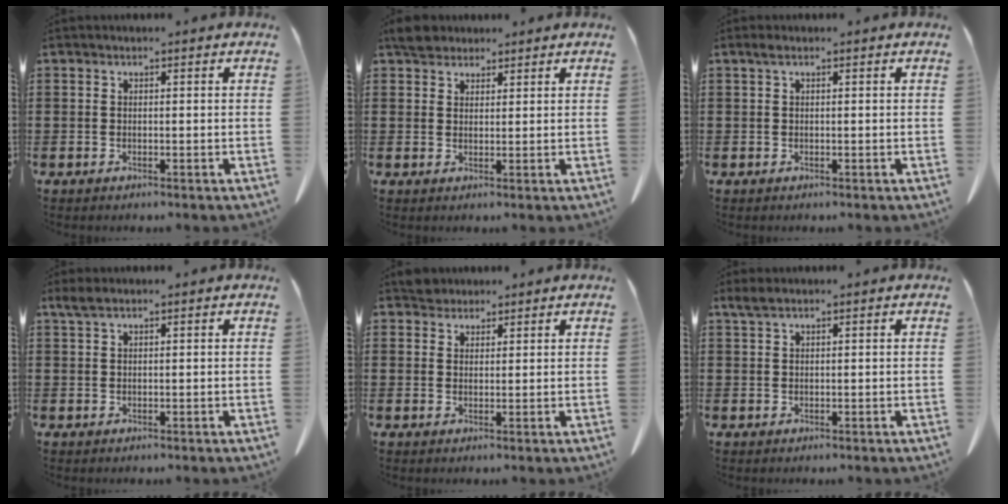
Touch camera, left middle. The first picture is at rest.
{"total": 3.4, "force": [2.9, 1.6, 0.9], "torque": [-0.019, 0.004, 0.054]}
{"total": 0.8, "force": [0.2, 0.1, 0.7], "torque": [-0.015, 0.003, 0.004]}
{"total": 1.6, "force": [1.1, 0.3, 1.1], "torque": [-0.025, 0.002, 0.020]}
{"total": 2.4, "force": [2.2, 0.9, 0.0], "torque": [0.001, 0.002, 0.043]}
{"total": 1.6, "force": [1.1, 0.3, 1.1], "torque": [-0.025, 0.003, 0.020]}